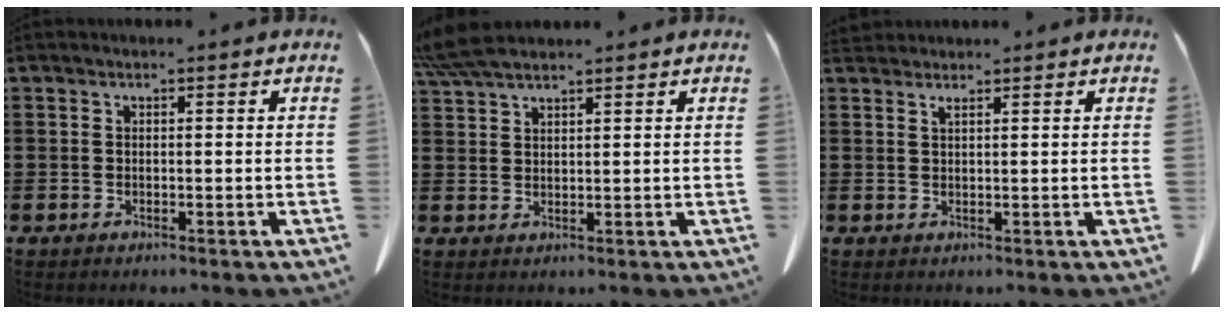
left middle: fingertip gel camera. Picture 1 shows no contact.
{"total": 5.3, "force": [4.4, 1.0, 2.7], "torque": [-0.073, -0.007, 0.083]}
{"total": 1.4, "force": [1.3, 0.0, 0.4], "torque": [-0.012, -0.003, 0.027]}